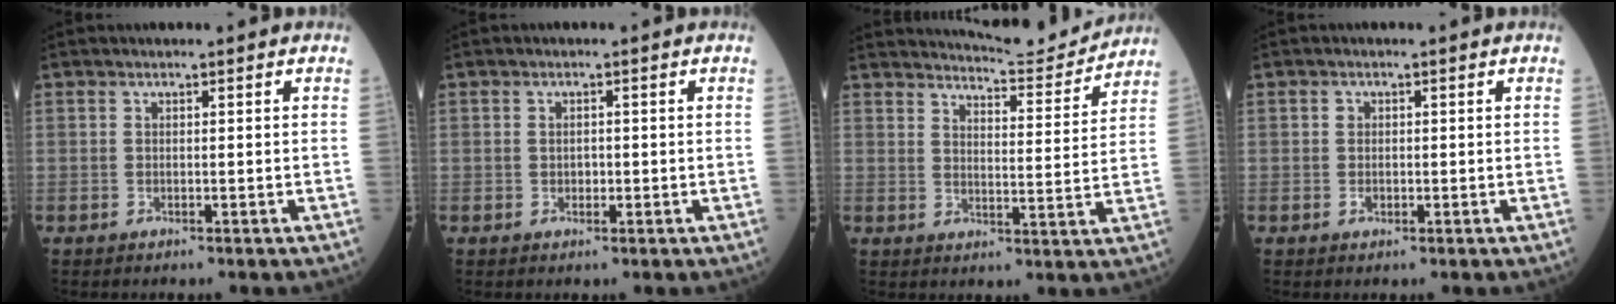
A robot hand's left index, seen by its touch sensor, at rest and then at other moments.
{"total": 1.1, "force": [-0.2, 0.8, 0.7], "torque": [-0.010, 0.001, -0.002]}
{"total": 9.7, "force": [9.7, -0.3, 0.9], "torque": [-0.022, -0.016, 0.131]}
{"total": 1.3, "force": [-0.2, 1.1, 0.6], "torque": [-0.012, 0.001, -0.002]}